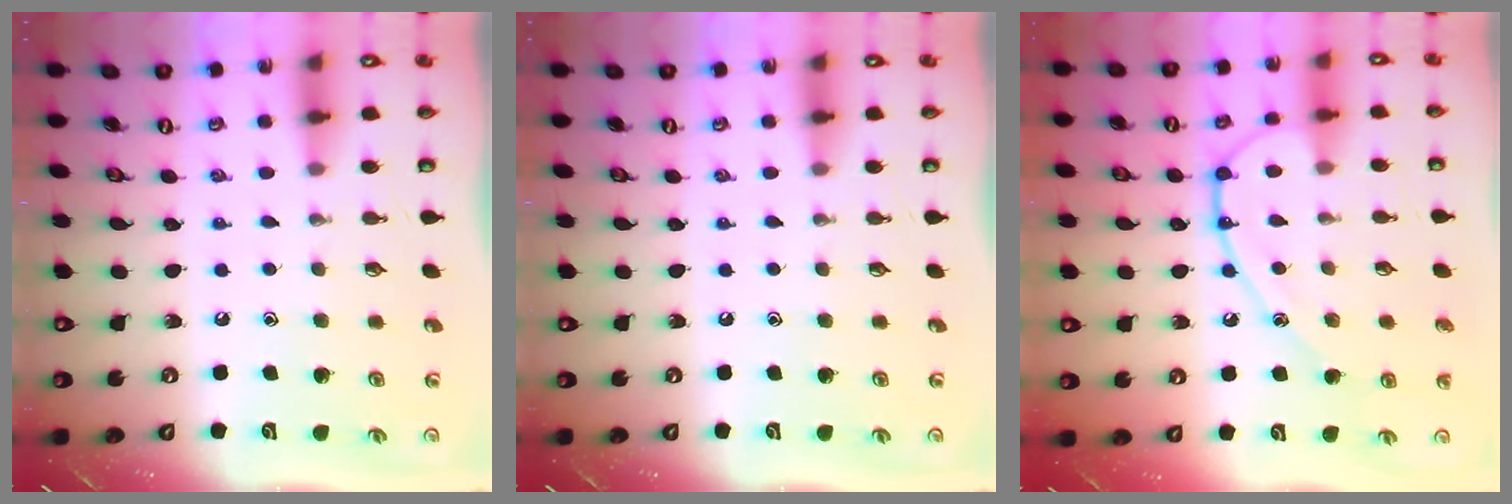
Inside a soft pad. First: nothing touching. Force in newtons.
{"total": 0.0}
{"total": 11.3, "press": 11.3, "slide": 0.5}